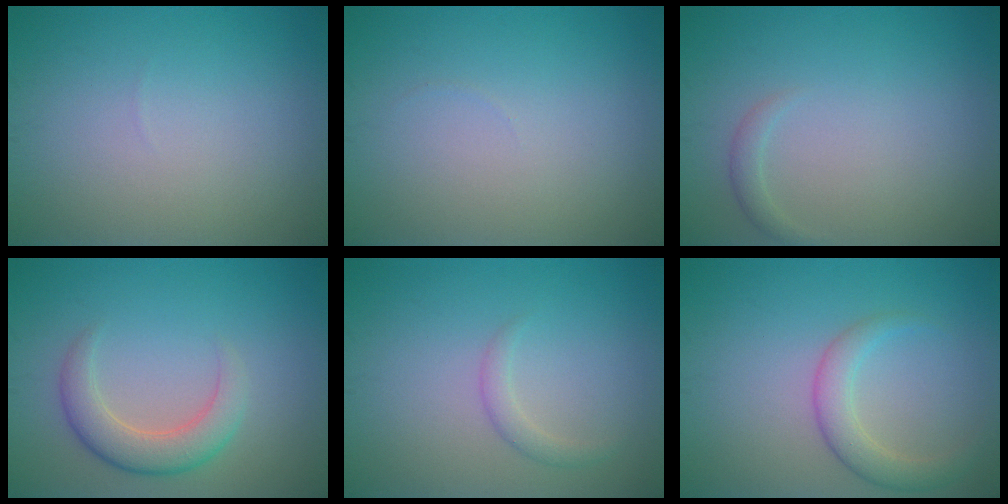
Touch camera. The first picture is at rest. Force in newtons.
{"total": 0.0}
{"total": 1.0, "press": 1.0, "slide": 0.0}
{"total": 3.8, "press": 3.8, "slide": 0.4}
{"total": 1.3, "press": 1.3, "slide": 0.1}
{"total": 2.9, "press": 2.9, "slide": 0.2}